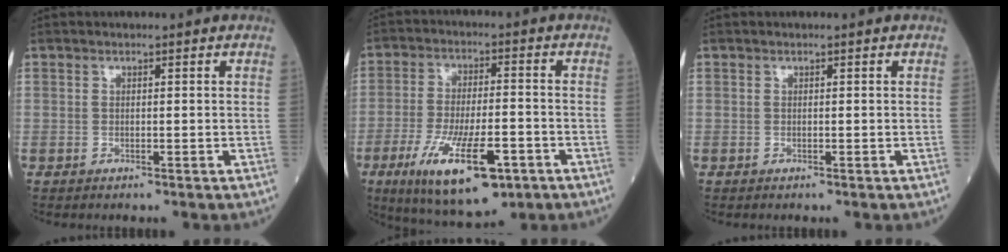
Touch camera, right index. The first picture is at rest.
{"total": 14.3, "force": [-6.7, 4.1, 12.0], "torque": [-0.221, -0.020, -0.101]}
{"total": 0.0}